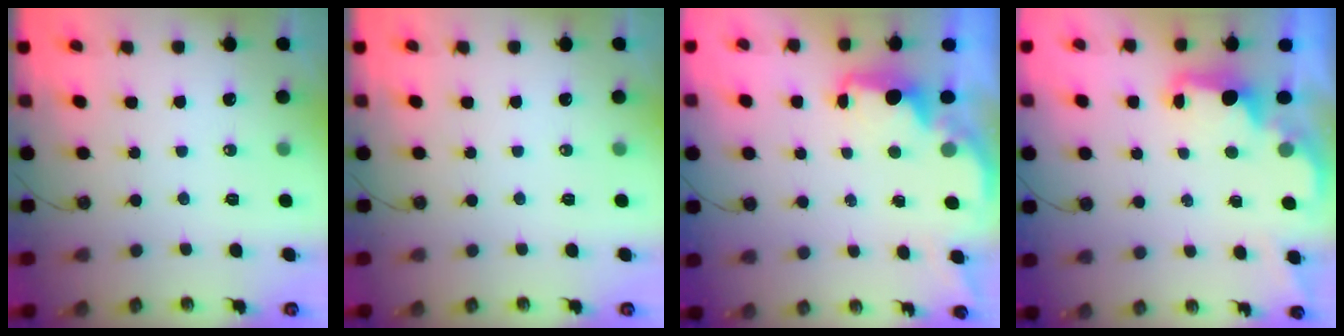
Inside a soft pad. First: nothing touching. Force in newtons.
{"total": 0.0}
{"total": 2.0, "press": 1.9, "slide": 0.8}
{"total": 2.2, "press": 2.1, "slide": 0.8}